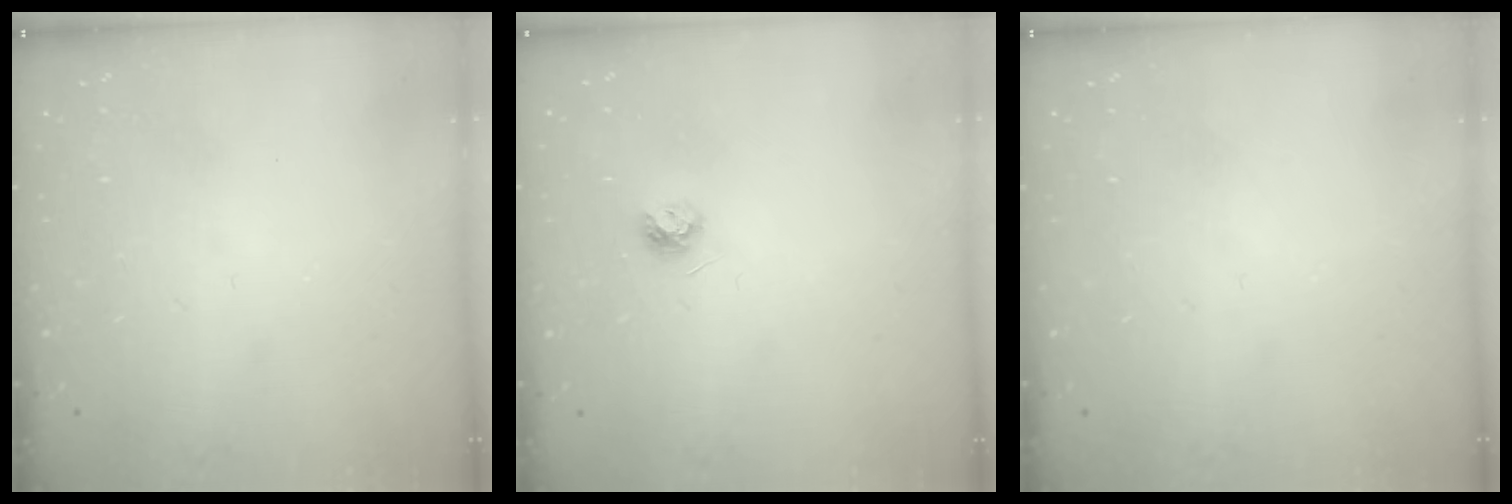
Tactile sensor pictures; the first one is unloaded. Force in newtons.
{"total": 4.5, "press": 4.5, "slide": 0.6}
{"total": 0.0}